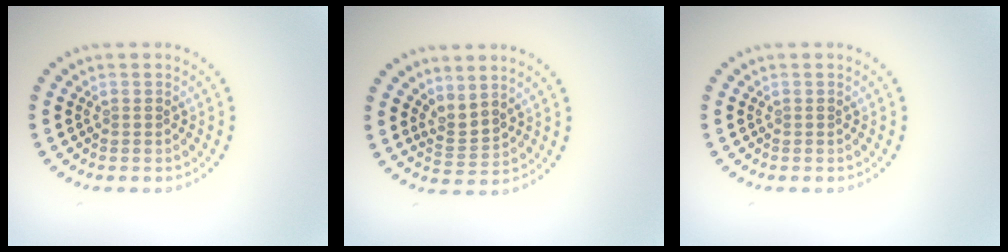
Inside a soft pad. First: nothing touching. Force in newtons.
{"total": 2.1, "press": 1.4, "slide": 1.6}
{"total": 0.0}